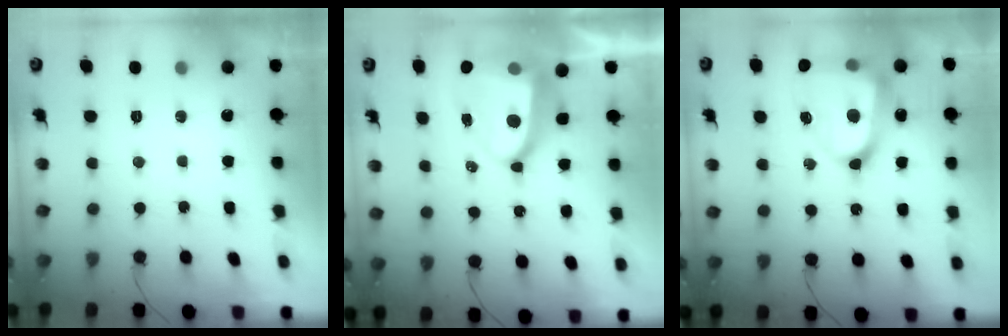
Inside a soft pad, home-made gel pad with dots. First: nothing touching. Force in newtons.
{"total": 10.7, "press": 10.7, "slide": 1.2}
{"total": 21.8, "press": 21.7, "slide": 1.8}